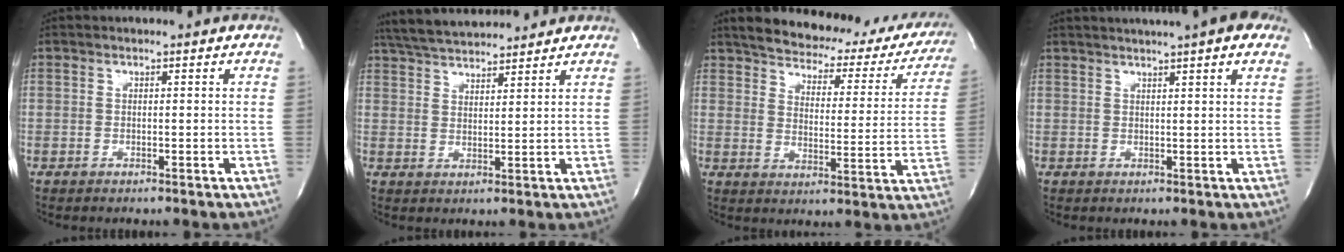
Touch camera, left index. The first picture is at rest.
{"total": 10.0, "force": [9.4, 1.4, 3.3], "torque": [-0.063, 0.021, 0.154]}
{"total": 24.2, "force": [21.1, 8.0, 8.7], "torque": [-0.118, -0.026, 0.245]}
{"total": 10.7, "force": [8.2, 1.1, 6.8], "torque": [-0.105, 0.033, 0.095]}